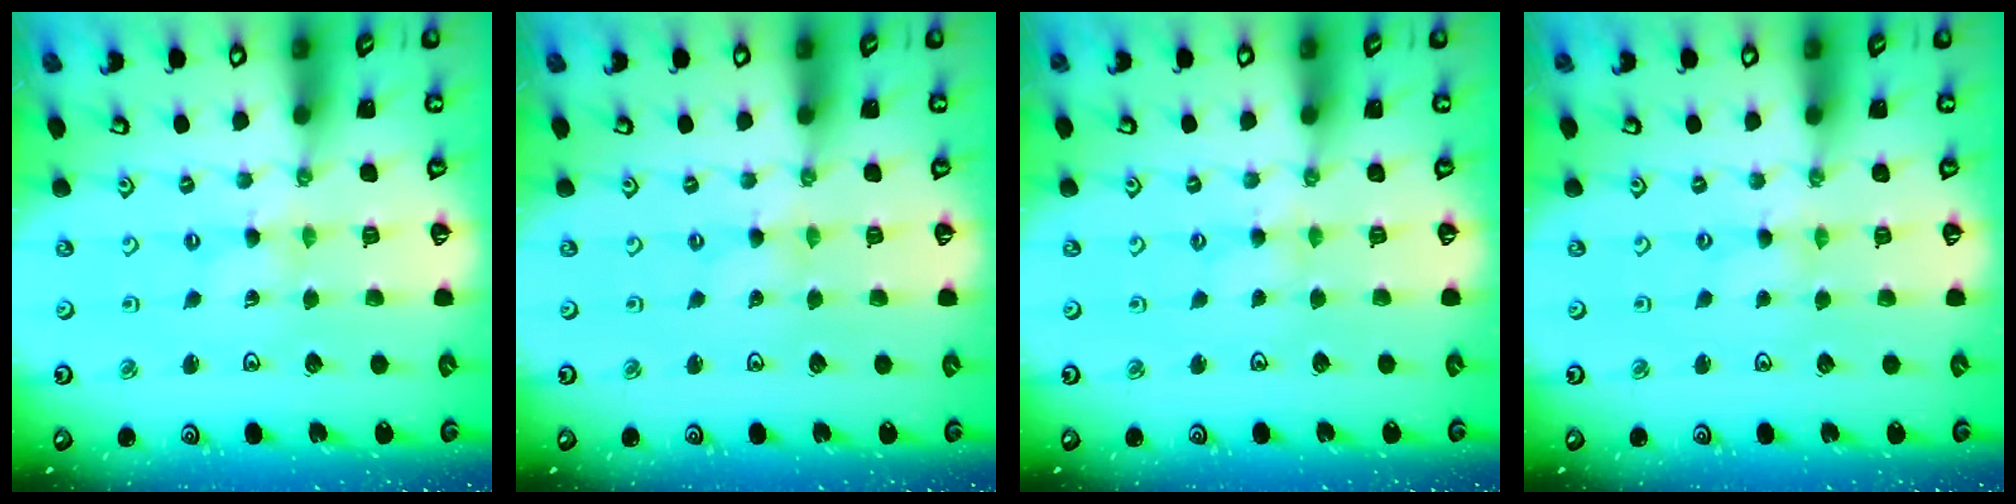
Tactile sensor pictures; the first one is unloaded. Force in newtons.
{"total": 0.0}
{"total": 1.6, "press": 1.6, "slide": 0.4}
{"total": 0.0}